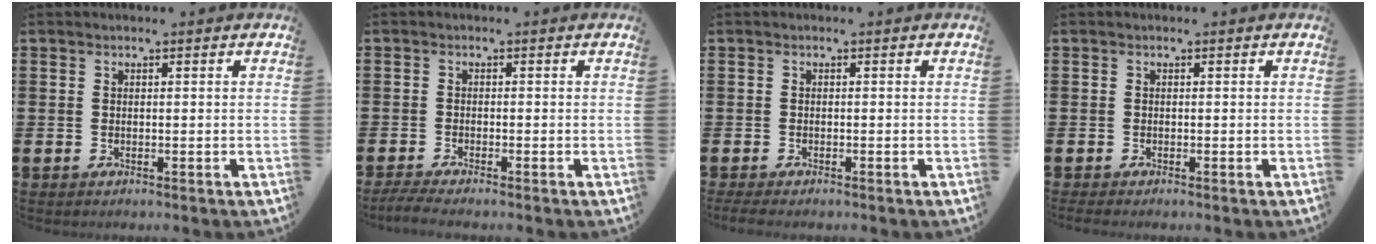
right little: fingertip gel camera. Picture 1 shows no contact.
{"total": 1.4, "force": [-1.1, 0.0, 0.9], "torque": [-0.015, 0.000, -0.020]}
{"total": 0.7, "force": [-0.5, 0.1, 0.5], "torque": [-0.009, -0.002, -0.010]}
{"total": 0.0}